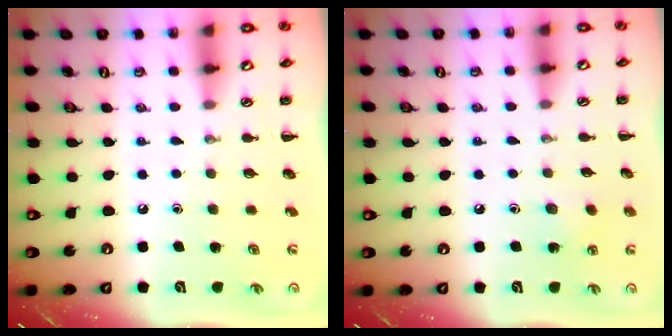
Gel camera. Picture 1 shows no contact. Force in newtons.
{"total": 7.2, "press": 6.9, "slide": 2.1}